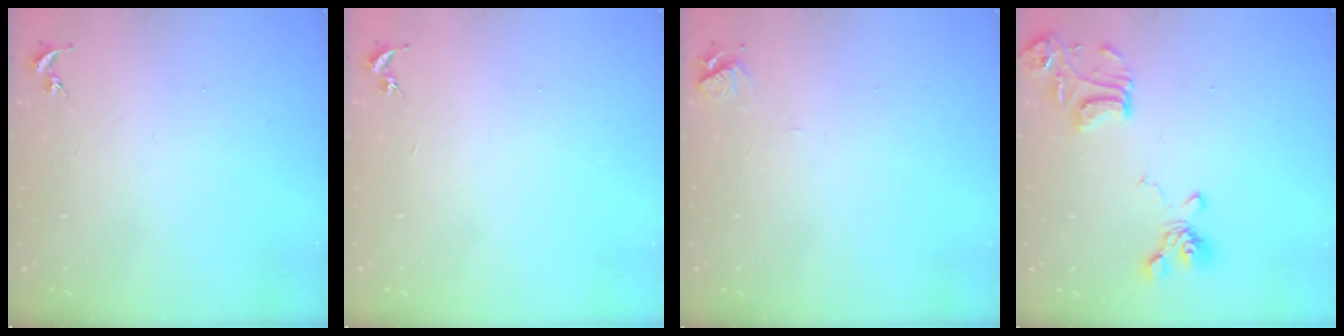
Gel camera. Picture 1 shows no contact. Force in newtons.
{"total": 0.0}
{"total": 4.9, "press": 4.9, "slide": 0.5}
{"total": 15.9, "press": 15.8, "slide": 1.7}